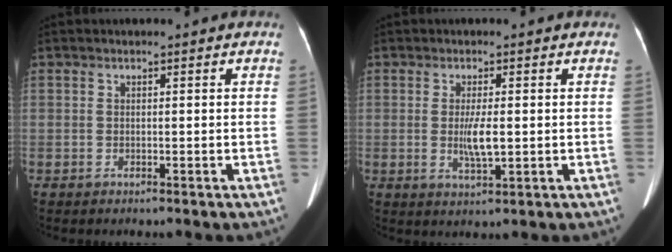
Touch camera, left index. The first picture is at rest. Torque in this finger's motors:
{"motor_torque": [0.83, 0.00, 0.51, 0.14]}